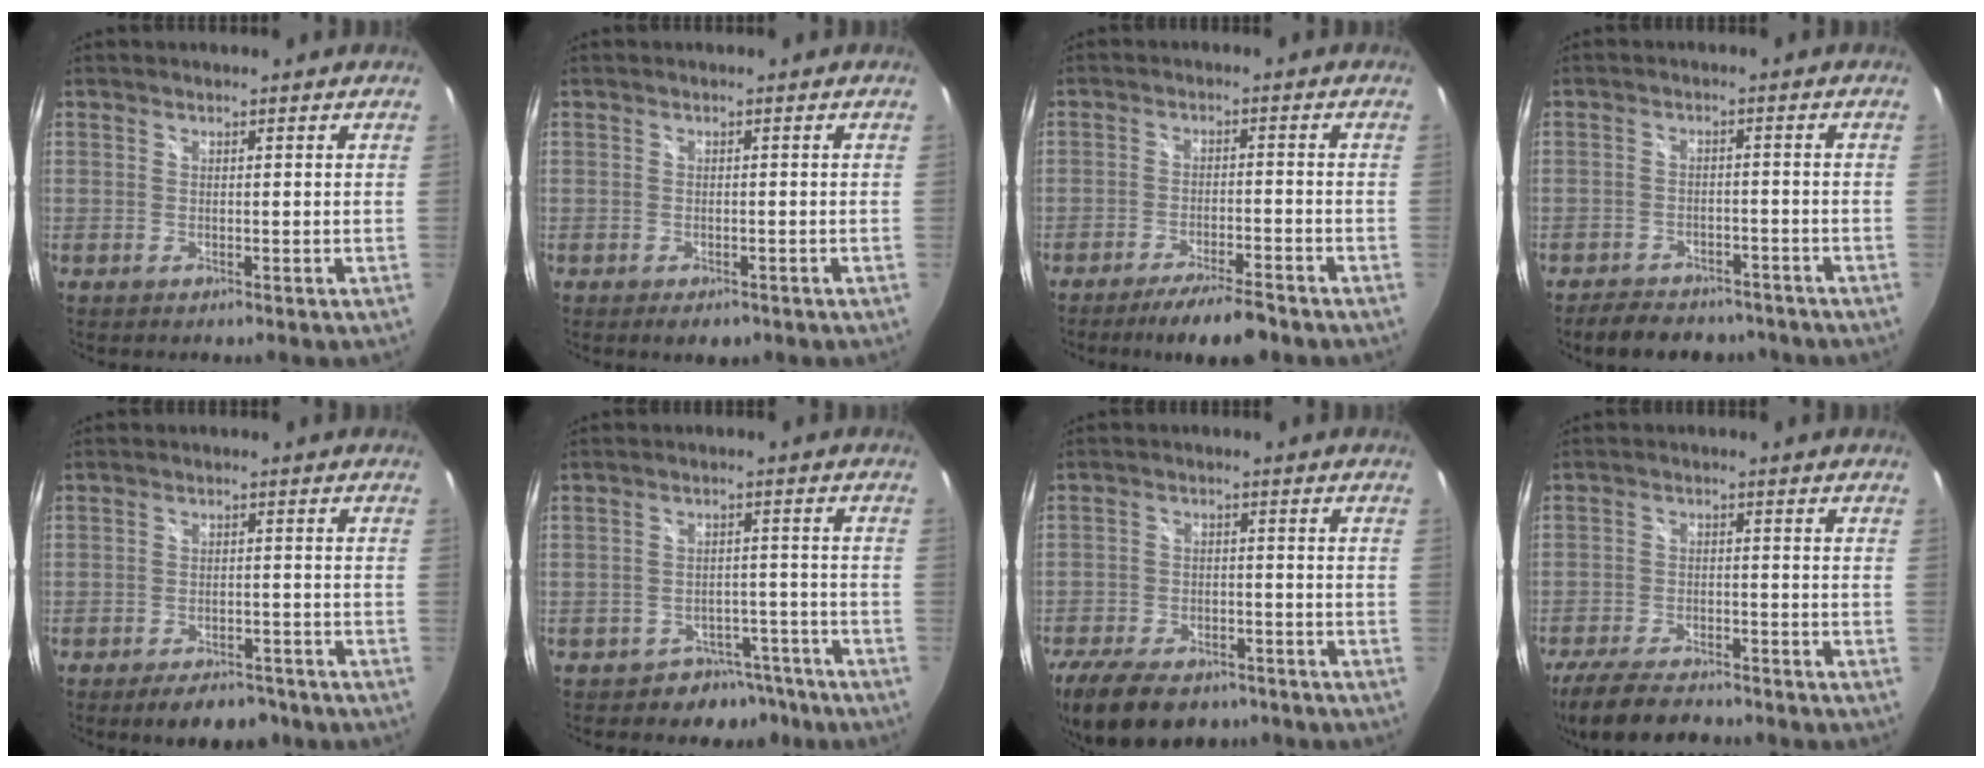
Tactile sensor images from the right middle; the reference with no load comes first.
{"total": 2.9, "force": [-1.9, 1.5, 1.6], "torque": [-0.029, -0.013, -0.025]}
{"total": 8.3, "force": [-7.0, 1.1, 4.3], "torque": [-0.090, -0.010, -0.110]}
{"total": 10.4, "force": [-8.6, 4.7, 3.5], "torque": [-0.081, 0.007, -0.115]}
{"total": 7.4, "force": [-5.8, 3.4, 3.1], "torque": [-0.065, 0.008, -0.077]}
{"total": 7.3, "force": [-5.8, 4.4, 0.5], "torque": [-0.002, 0.027, -0.070]}
{"total": 15.6, "force": [-11.5, 7.3, 7.6], "torque": [-0.178, -0.024, -0.182]}
{"total": 12.3, "force": [-10.4, 3.7, 5.6], "torque": [-0.135, -0.027, -0.175]}